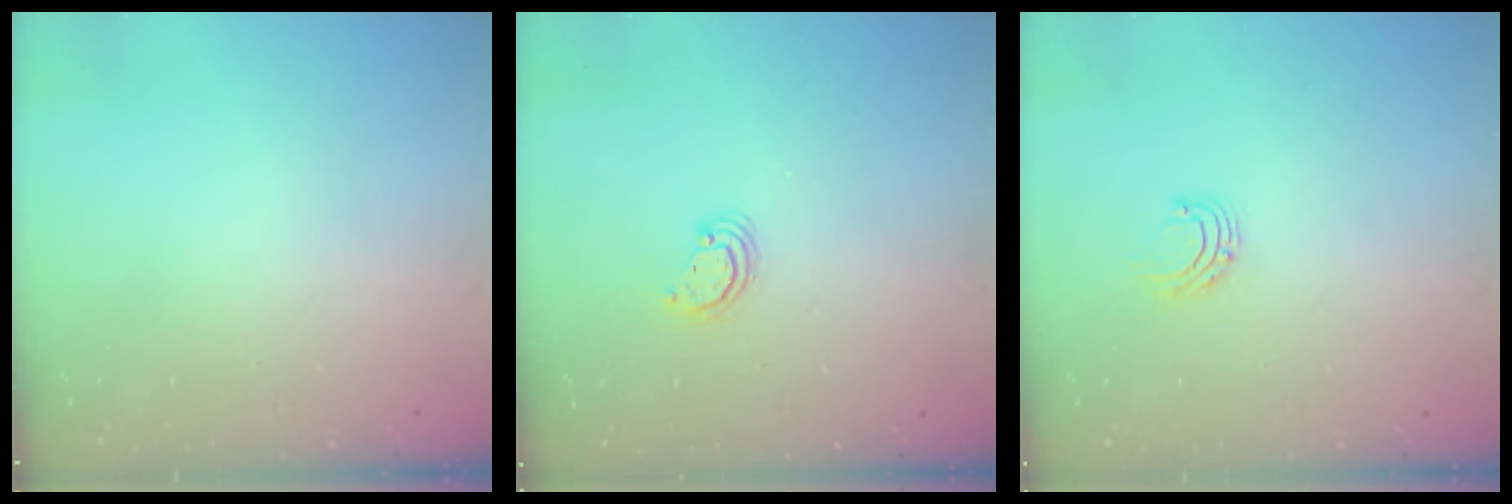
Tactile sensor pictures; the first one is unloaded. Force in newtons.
{"total": 2.5, "press": 2.5, "slide": 0.2}
{"total": 5.1, "press": 5.1, "slide": 0.4}